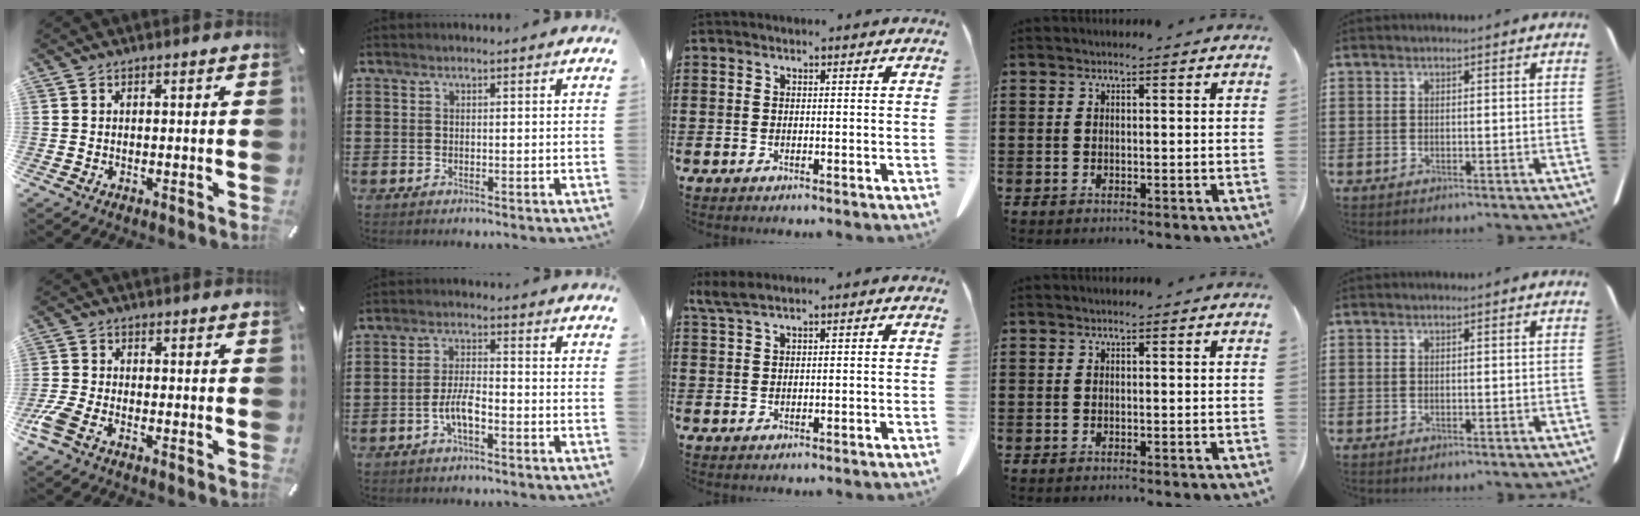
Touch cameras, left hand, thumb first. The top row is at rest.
{"thumb": {"total": 5.2, "force": [-3.1, 2.4, 3.4], "torque": [-0.091, -0.002, -0.061]}, "index": {"total": 4.8, "force": [-2.0, 1.5, 4.1], "torque": [-0.099, -0.002, -0.045]}, "middle": {"total": 2.3, "force": [1.7, 0.3, 1.5], "torque": [-0.035, 0.000, 0.032]}}